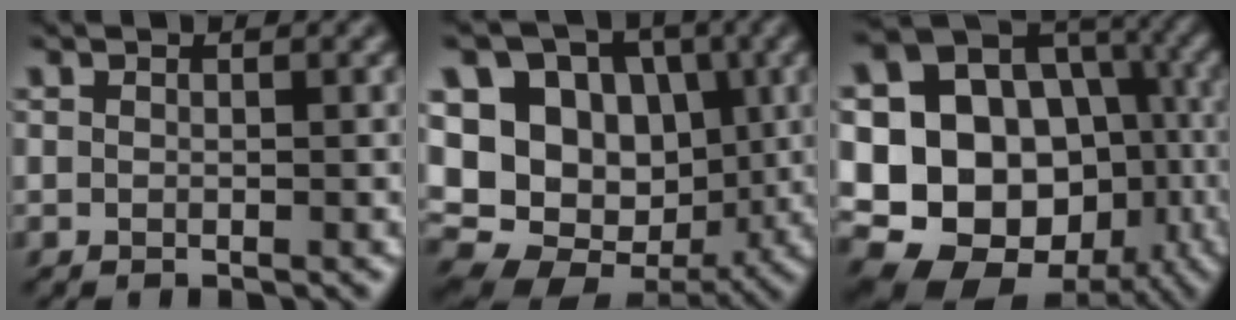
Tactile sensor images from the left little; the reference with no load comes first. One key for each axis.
{"total": 13.8, "fx": 1.5, "fy": 11.0, "fz": 8.1, "tx": -0.150, "ty": 0.009, "tz": 0.019}
{"total": 19.1, "fx": -2.7, "fy": 15.6, "fz": 10.6, "tx": -0.175, "ty": -0.009, "tz": -0.044}